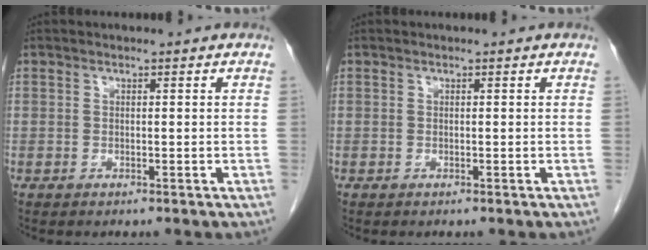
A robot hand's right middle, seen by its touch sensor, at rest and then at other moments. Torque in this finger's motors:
{"motor_torque": [-0.13, -0.79, 0.08, 0.01]}